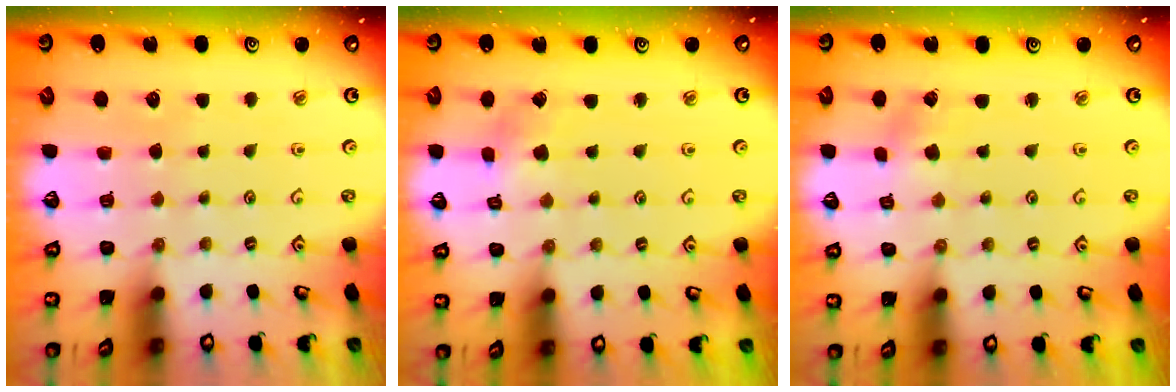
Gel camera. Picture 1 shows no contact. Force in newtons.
{"total": 2.0, "press": 1.9, "slide": 0.3}
{"total": 0.6, "press": 0.5, "slide": 0.1}